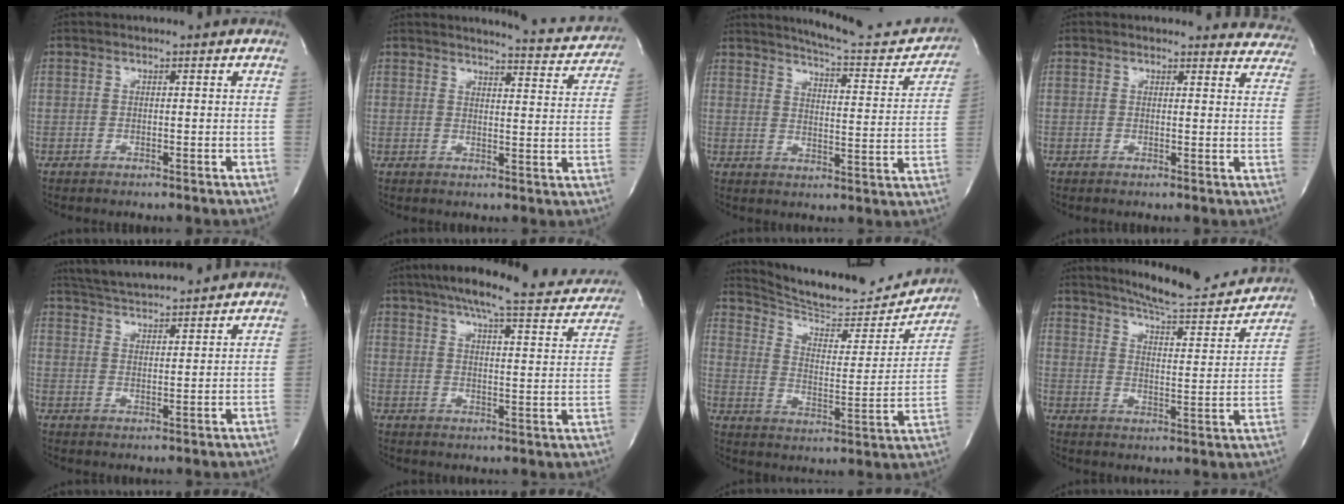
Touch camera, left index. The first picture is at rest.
{"total": 10.0, "force": [9.9, 1.0, 1.4], "torque": [-0.011, -0.041, 0.100]}
{"total": 15.1, "force": [14.4, 1.8, 4.3], "torque": [-0.054, -0.043, 0.176]}
{"total": 8.8, "force": [8.4, 2.6, -0.1], "torque": [0.045, -0.025, 0.051]}
{"total": 10.5, "force": [9.9, 0.3, 3.4], "torque": [-0.070, 0.022, 0.158]}
{"total": 22.9, "force": [19.8, 3.5, 10.9], "torque": [-0.158, -0.015, 0.239]}
{"total": 20.4, "force": [19.4, 3.1, 5.2], "torque": [-0.075, -0.043, 0.271]}
{"total": 17.3, "force": [16.2, 1.9, 5.9], "torque": [-0.088, -0.031, 0.215]}